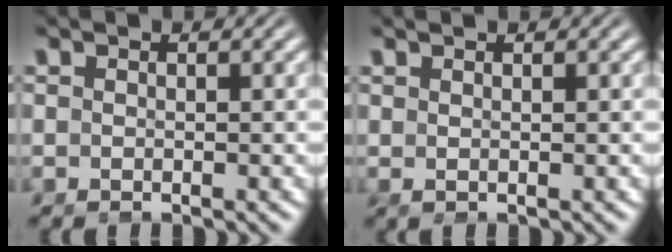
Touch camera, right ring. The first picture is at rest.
{"total": 1.0, "force": [0.8, -0.4, 0.5], "torque": [-0.005, 0.006, 0.014]}